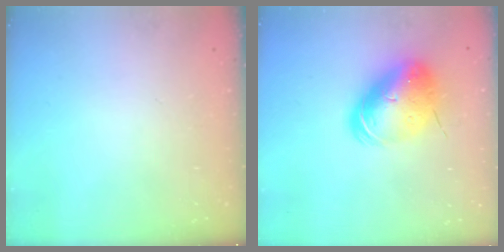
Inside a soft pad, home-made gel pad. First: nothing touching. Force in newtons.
{"total": 13.6, "press": 13.4, "slide": 2.4}